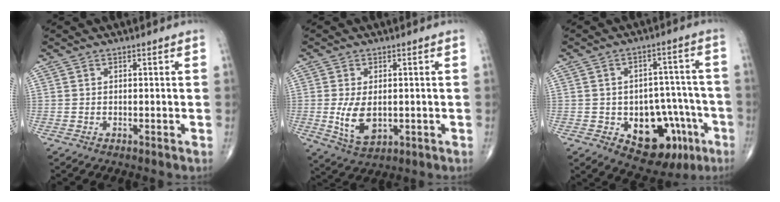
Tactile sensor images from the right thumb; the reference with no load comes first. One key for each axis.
{"total": 7.2, "fx": -0.6, "fy": 4.1, "fz": 5.8, "tx": -0.103, "ty": -0.016, "tz": 0.000}
{"total": 15.3, "fx": -6.0, "fy": 9.6, "fz": 10.2, "tx": -0.088, "ty": 0.044, "tz": -0.071}